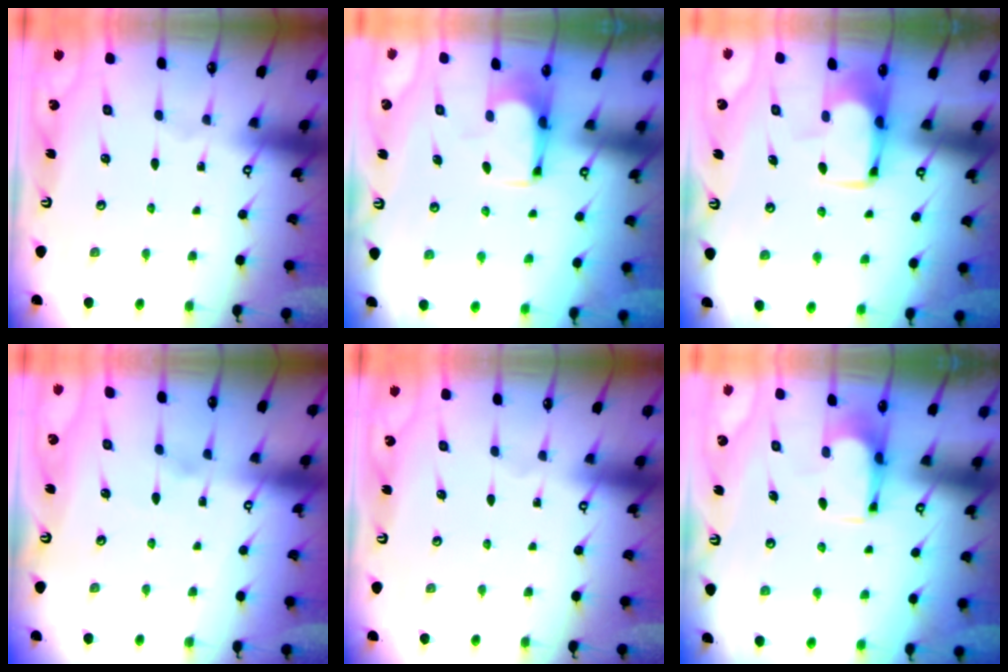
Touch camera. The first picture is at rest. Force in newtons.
{"total": 3.8, "press": 3.7, "slide": 0.7}
{"total": 1.9, "press": 1.9, "slide": 0.4}
{"total": 3.3, "press": 3.3, "slide": 0.5}
{"total": 0.0}
{"total": 0.9, "press": 0.7, "slide": 0.6}